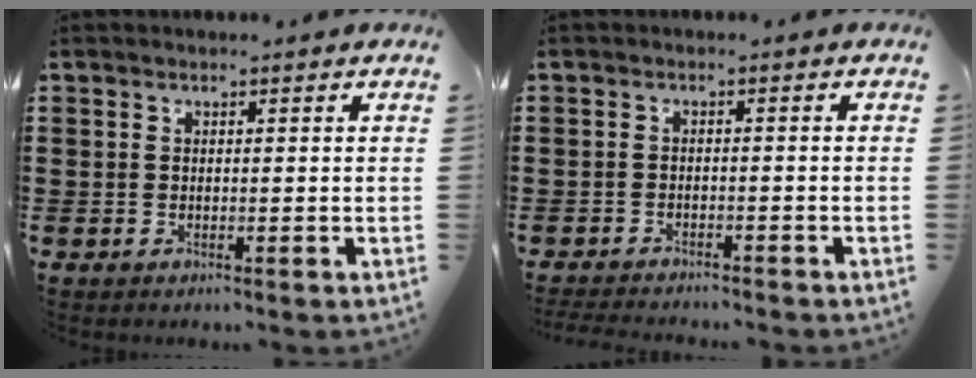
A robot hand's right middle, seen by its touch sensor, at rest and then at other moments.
{"total": 1.9, "force": [-1.8, 0.0, 0.2], "torque": [-0.009, -0.002, -0.038]}